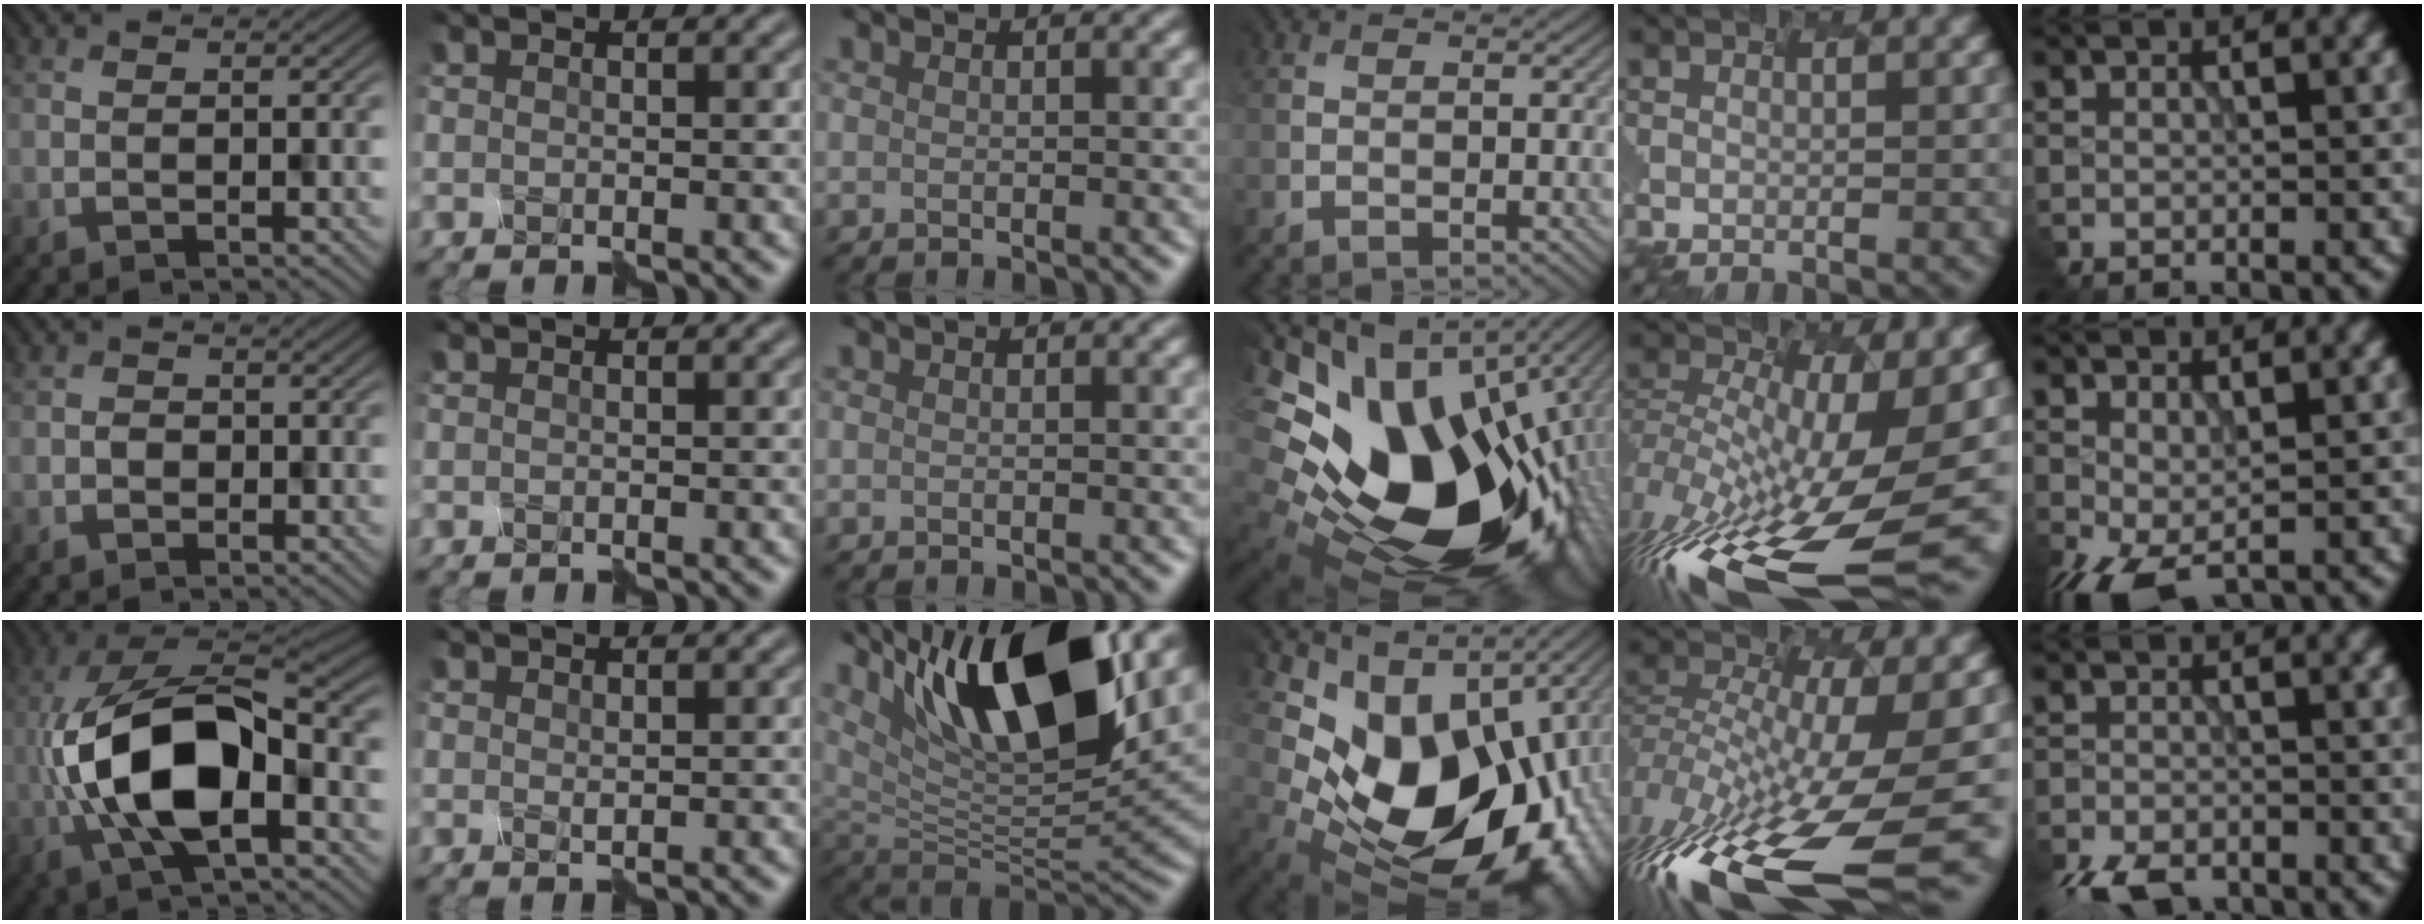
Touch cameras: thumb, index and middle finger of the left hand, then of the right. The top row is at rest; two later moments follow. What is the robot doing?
{"motion": "disassemble", "object": "markers"}